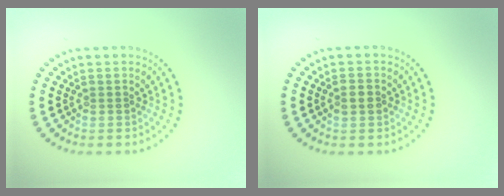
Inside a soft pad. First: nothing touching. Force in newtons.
{"total": 1.2, "press": 1.2, "slide": 0.2}